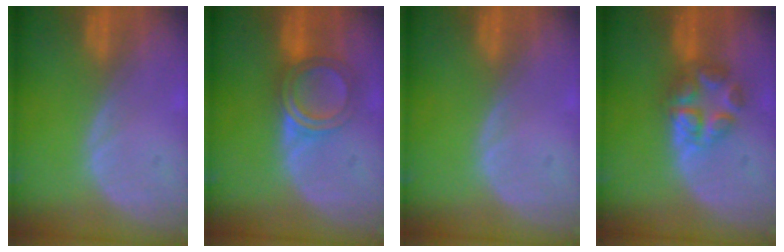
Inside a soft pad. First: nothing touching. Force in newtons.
{"total": 5.2, "press": 5.1, "slide": 0.3}
{"total": 0.0}
{"total": 5.7, "press": 5.5, "slide": 1.2}